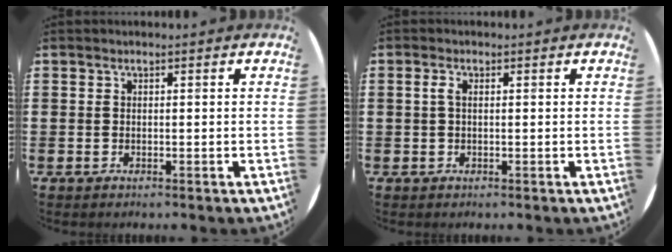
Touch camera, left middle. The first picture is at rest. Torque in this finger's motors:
{"motor_torque": [0.18, -0.15, 0.05, 0.05]}